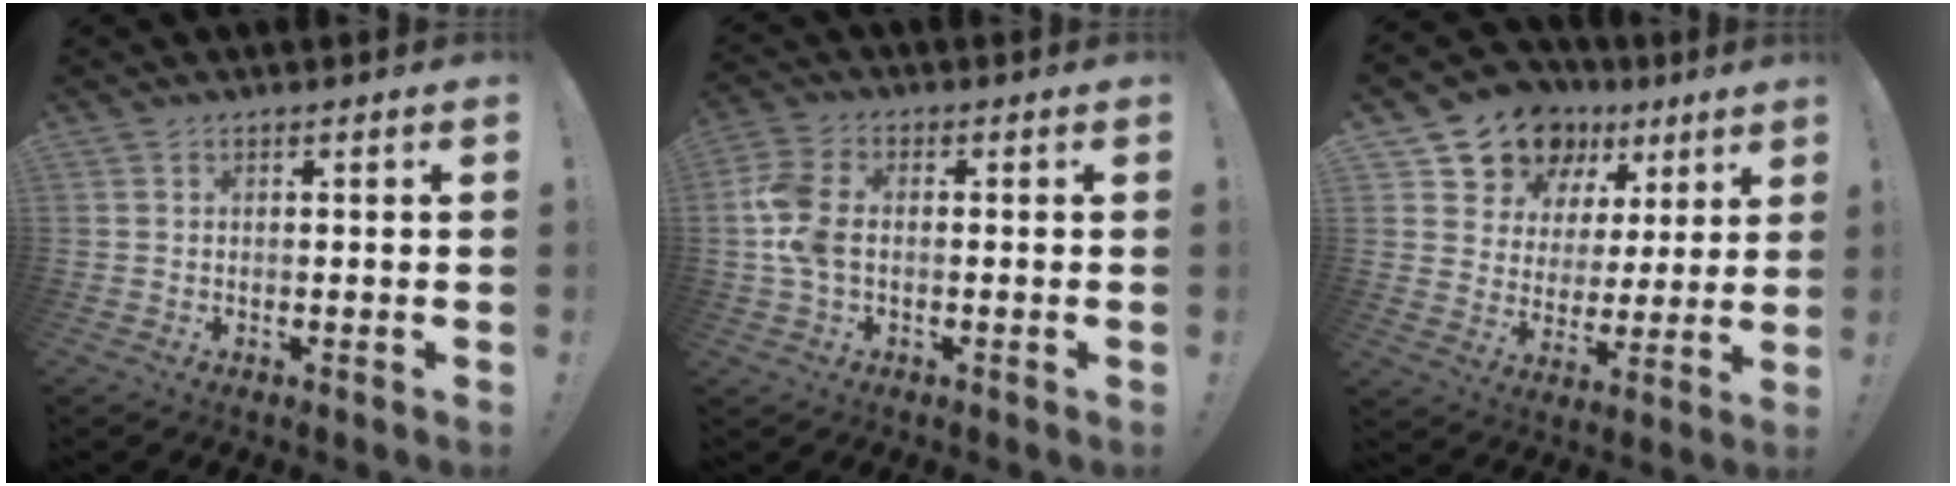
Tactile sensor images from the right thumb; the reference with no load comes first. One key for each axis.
{"total": 9.3, "fx": -0.6, "fy": 6.0, "fz": 7.1, "tx": -0.150, "ty": 0.003, "tz": -0.009}
{"total": 13.8, "fx": 9.4, "fy": 9.2, "fz": 3.9, "tx": -0.071, "ty": -0.065, "tz": 0.181}